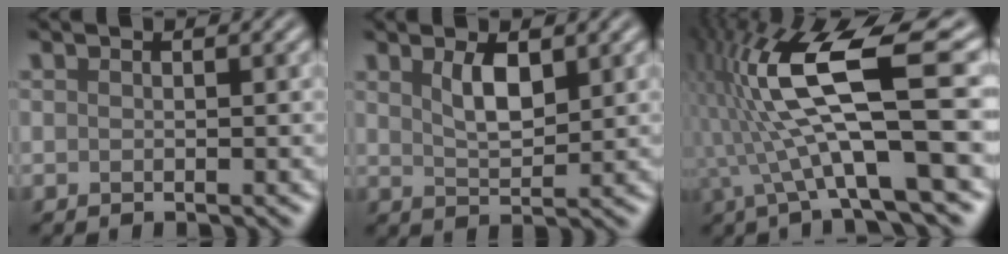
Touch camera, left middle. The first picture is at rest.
{"total": 2.8, "force": [1.4, 1.0, 2.2], "torque": [-0.045, -0.003, 0.028]}
{"total": 12.2, "force": [0.6, 3.0, 11.8], "torque": [-0.229, 0.018, 0.009]}